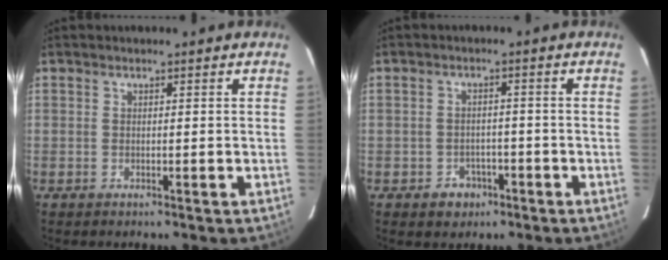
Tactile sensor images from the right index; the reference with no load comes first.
{"total": 3.6, "force": [-1.9, 2.9, 1.1], "torque": [-0.010, 0.008, -0.022]}